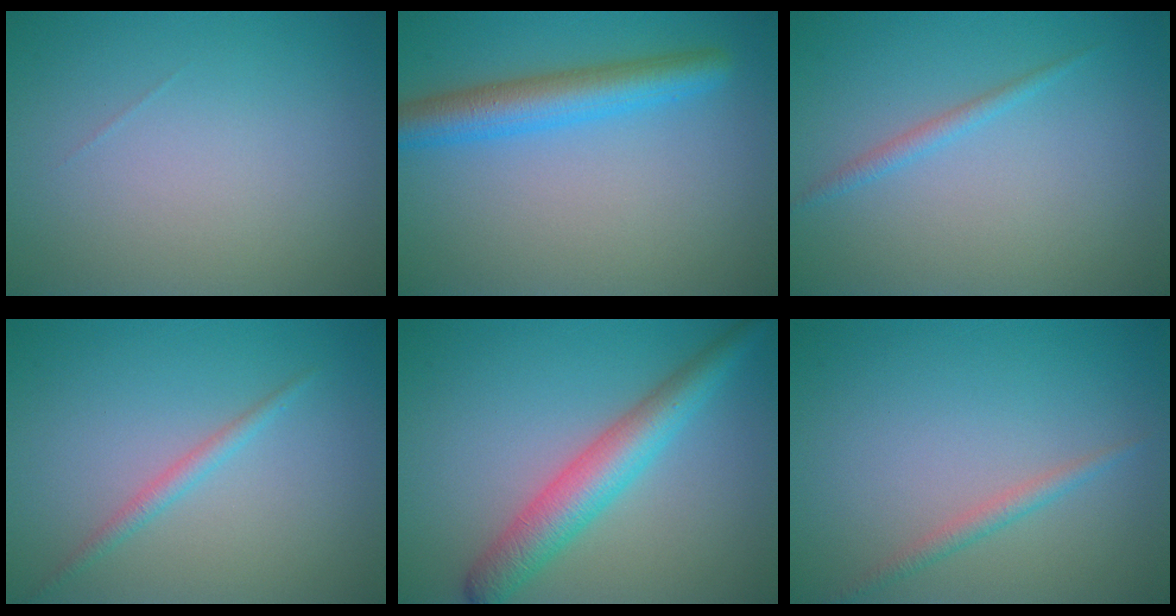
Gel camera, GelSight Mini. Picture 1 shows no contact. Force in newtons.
{"total": 4.8, "press": 4.8, "slide": 0.1}
{"total": 1.2, "press": 1.2, "slide": 0.1}
{"total": 1.3, "press": 1.3, "slide": 0.1}
{"total": 5.0, "press": 5.0, "slide": 0.2}
{"total": 1.4, "press": 1.4, "slide": 0.0}